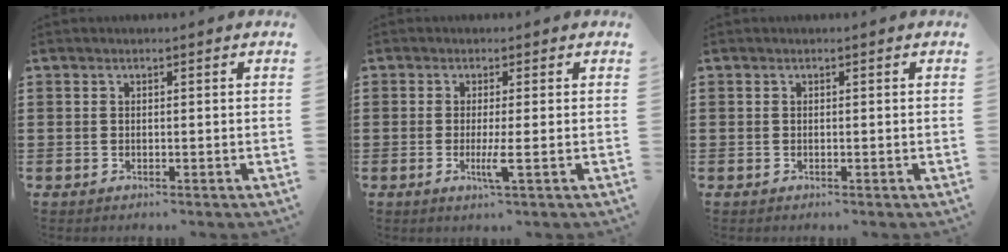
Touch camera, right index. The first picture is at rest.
{"total": 3.3, "force": [-0.9, -0.1, 3.2], "torque": [-0.062, -0.014, -0.019]}
{"total": 0.0}